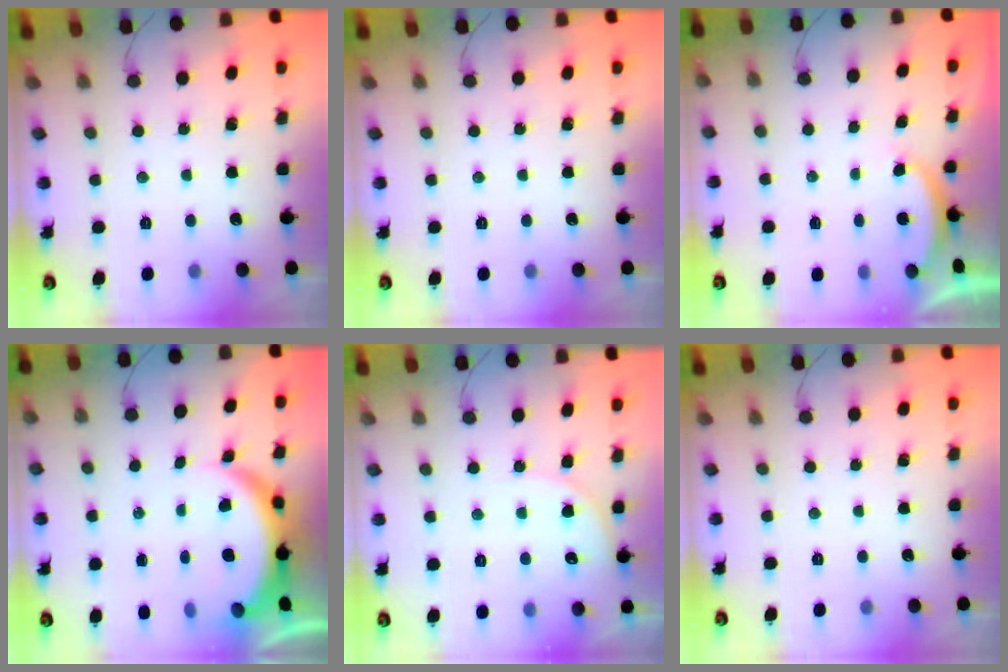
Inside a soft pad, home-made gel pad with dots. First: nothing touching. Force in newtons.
{"total": 0.0}
{"total": 2.9, "press": 2.8, "slide": 0.6}
{"total": 6.1, "press": 6.1, "slide": 0.7}
{"total": 6.1, "press": 6.1, "slide": 0.3}
{"total": 0.0}